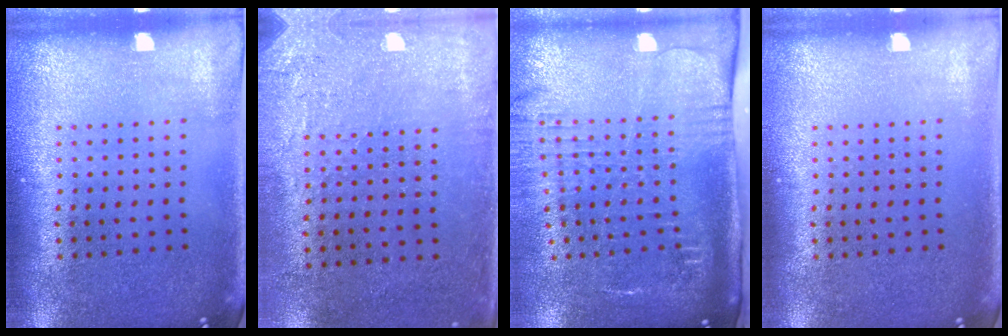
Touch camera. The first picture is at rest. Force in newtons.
{"total": 2.8, "press": 2.3, "slide": 1.6}
{"total": 2.7, "press": 2.0, "slide": 1.8}
{"total": 0.0}